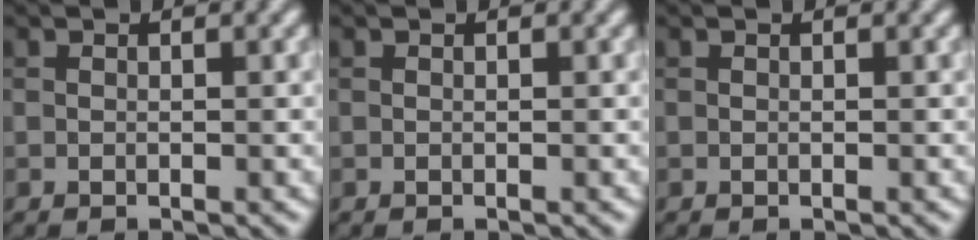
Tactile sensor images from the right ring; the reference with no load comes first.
{"total": 0.0}
{"total": 0.0}